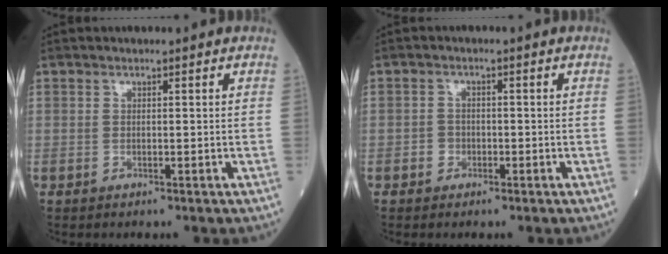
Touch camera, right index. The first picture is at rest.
{"total": 1.6, "force": [-0.8, 1.4, 0.4], "torque": [0.000, 0.008, -0.016]}